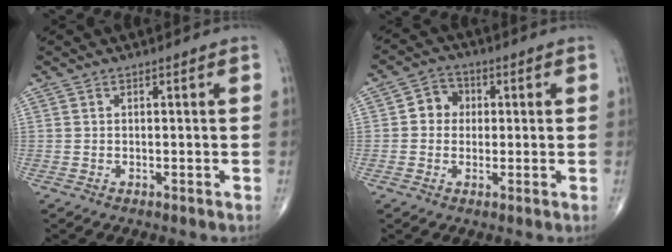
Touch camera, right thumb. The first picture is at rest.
{"total": 4.9, "force": [0.5, 4.3, 2.2], "torque": [-0.012, 0.011, -0.002]}